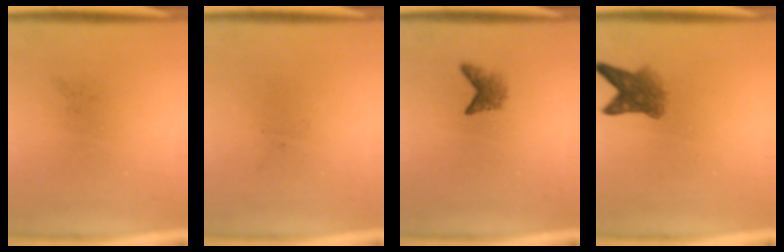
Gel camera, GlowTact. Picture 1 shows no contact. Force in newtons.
{"total": 0.0}
{"total": 1.8}
{"total": 4.2}